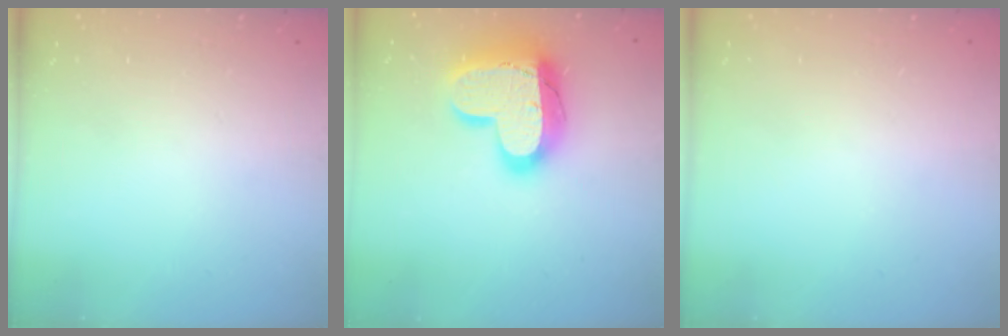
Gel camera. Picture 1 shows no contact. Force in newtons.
{"total": 19.7, "press": 19.7, "slide": 1.4}
{"total": 0.6, "press": 0.5, "slide": 0.2}